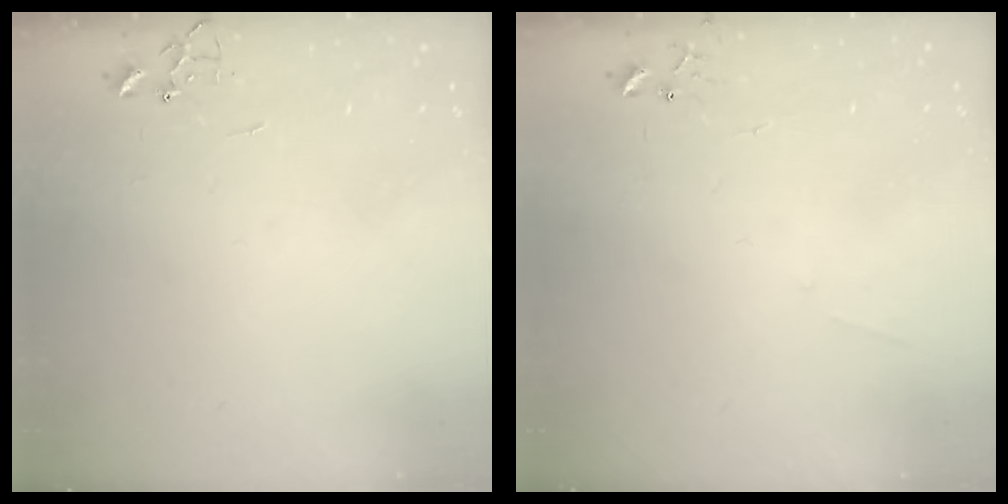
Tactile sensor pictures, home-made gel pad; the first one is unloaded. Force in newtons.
{"total": 3.8, "press": 3.7, "slide": 0.6}